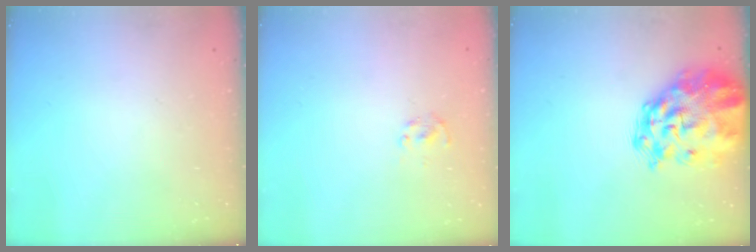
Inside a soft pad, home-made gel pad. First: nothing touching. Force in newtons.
{"total": 2.0, "press": 1.8, "slide": 0.7}
{"total": 12.3, "press": 11.7, "slide": 4.0}